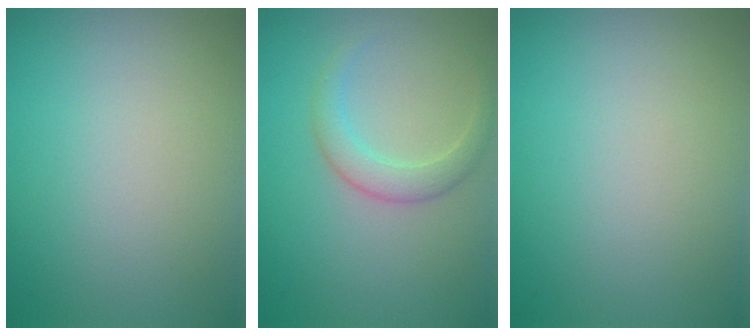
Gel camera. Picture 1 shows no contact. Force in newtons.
{"total": 2.4, "press": 2.4, "slide": 0.1}
{"total": 0.0}